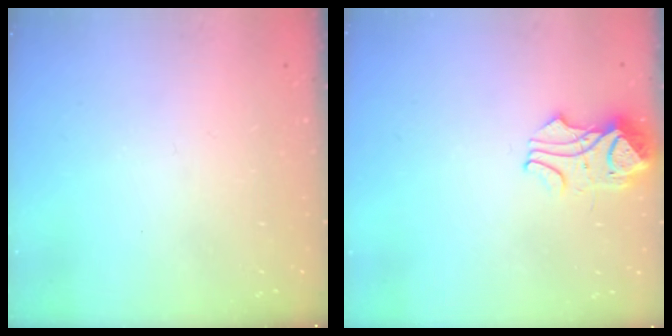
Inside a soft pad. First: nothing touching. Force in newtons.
{"total": 5.6, "press": 5.5, "slide": 0.4}